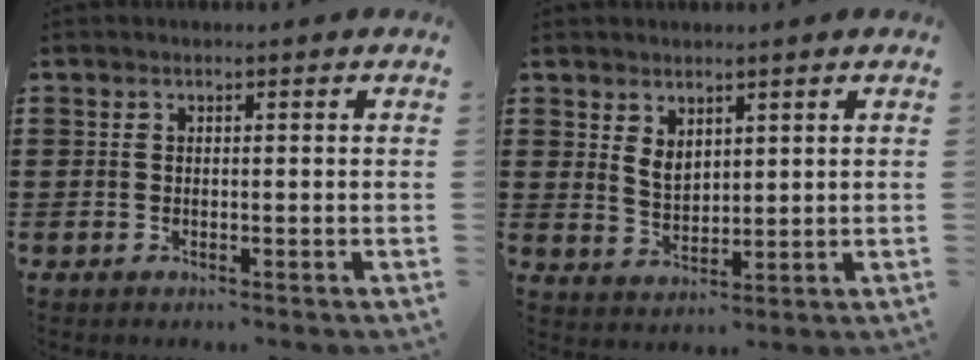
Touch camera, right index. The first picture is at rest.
{"total": 3.1, "force": [2.0, 1.8, 1.5], "torque": [-0.026, 0.001, 0.036]}